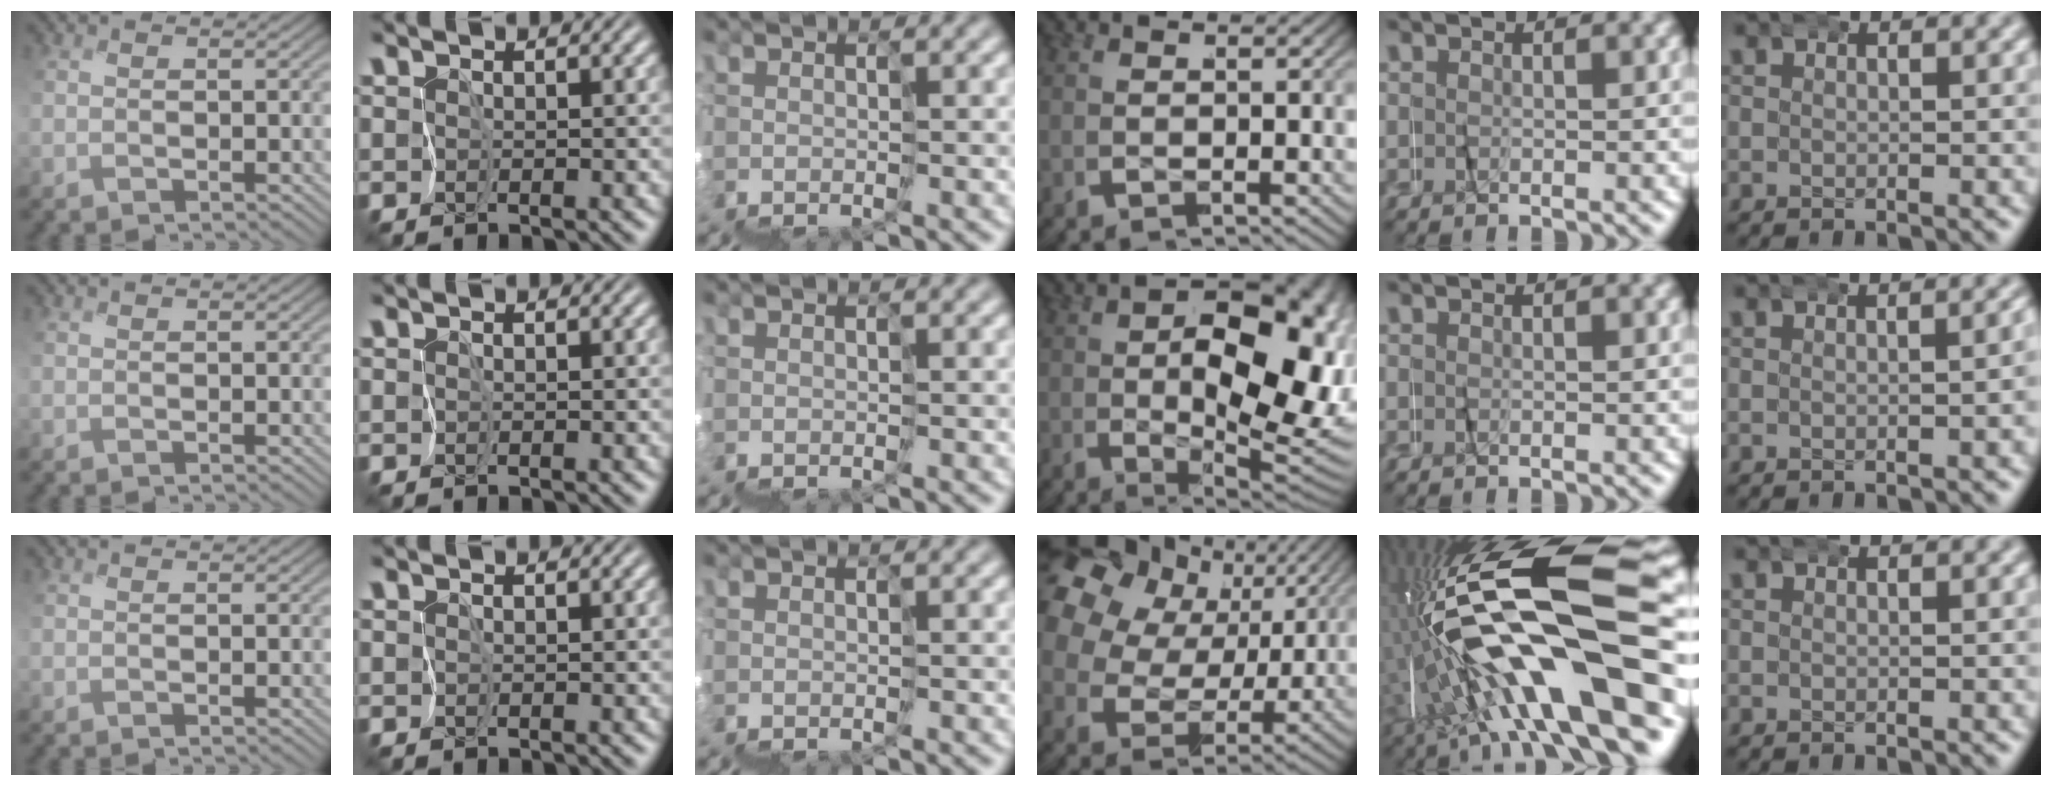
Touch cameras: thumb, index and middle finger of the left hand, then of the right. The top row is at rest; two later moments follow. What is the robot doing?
{"motion": "wrap", "object": "napkin"}